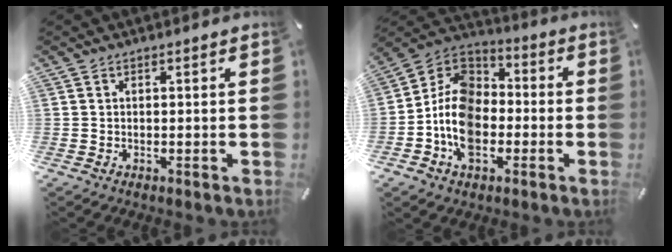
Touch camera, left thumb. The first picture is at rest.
{"total": 13.3, "force": [-5.2, 9.6, 7.5], "torque": [-0.174, 0.025, -0.100]}